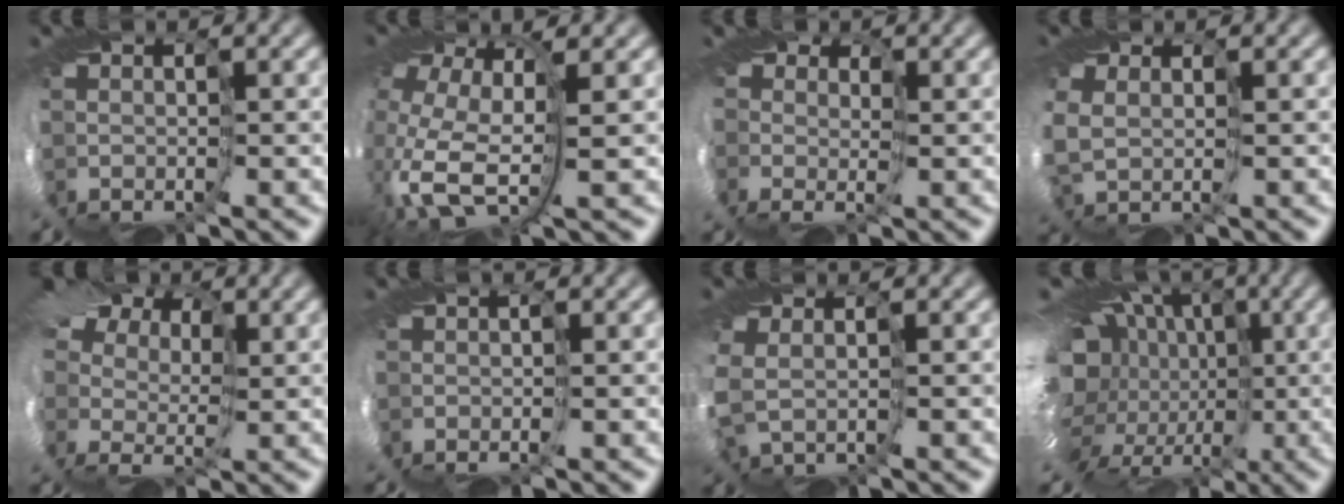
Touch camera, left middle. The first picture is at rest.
{"total": 13.1, "force": [-1.9, 7.6, 10.5], "torque": [-0.221, -0.035, -0.010]}
{"total": 4.5, "force": [1.3, 3.3, 2.7], "torque": [-0.049, 0.008, 0.012]}
{"total": 3.9, "force": [0.0, 2.9, 2.6], "torque": [-0.090, -0.010, 0.018]}
{"total": 10.8, "force": [5.2, 6.8, 6.7], "torque": [-0.124, 0.037, 0.051]}
{"total": 0.9, "force": [-0.4, -0.5, 0.6], "torque": [-0.003, -0.001, -0.012]}
{"total": 3.9, "force": [-0.7, 2.7, 2.7], "torque": [-0.096, -0.015, 0.003]}
{"total": 16.6, "force": [-0.8, 13.1, 10.2], "torque": [-0.181, -0.025, -0.027]}